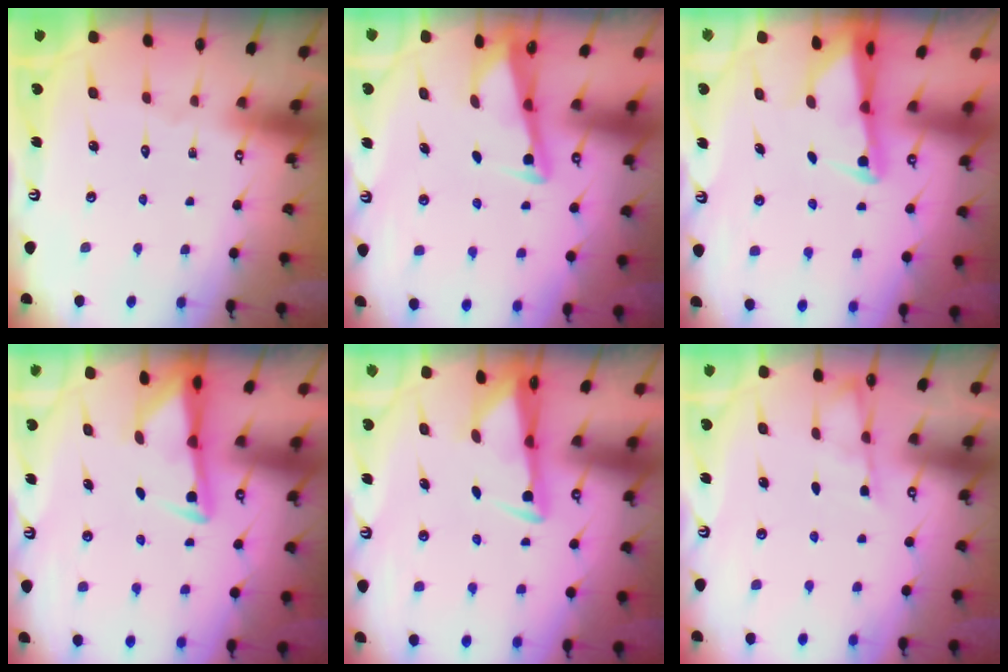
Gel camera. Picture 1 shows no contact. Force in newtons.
{"total": 3.0, "press": 3.0, "slide": 0.3}
{"total": 2.5, "press": 2.5, "slide": 0.5}
{"total": 2.9, "press": 2.8, "slide": 0.5}
{"total": 3.0, "press": 2.8, "slide": 0.9}
{"total": 2.2, "press": 2.2, "slide": 0.3}